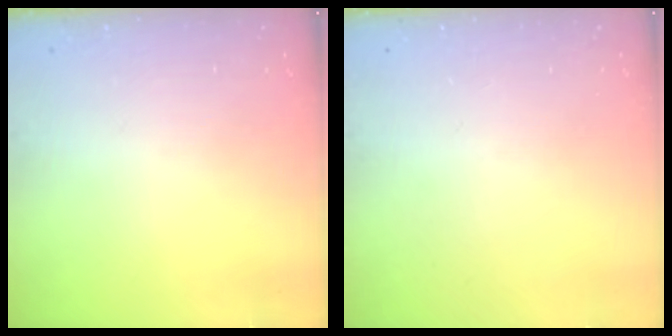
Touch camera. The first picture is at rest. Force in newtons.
{"total": 0.0}